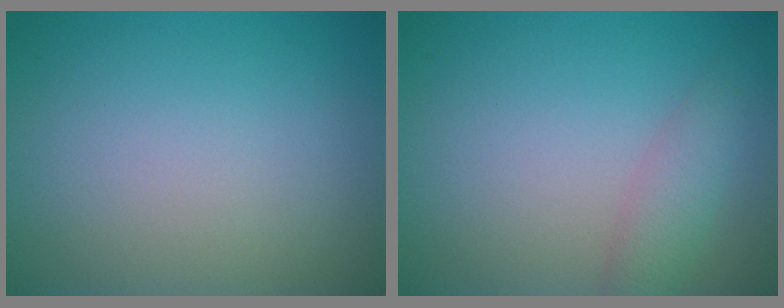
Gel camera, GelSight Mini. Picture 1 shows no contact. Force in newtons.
{"total": 2.5, "press": 2.5, "slide": 0.1}